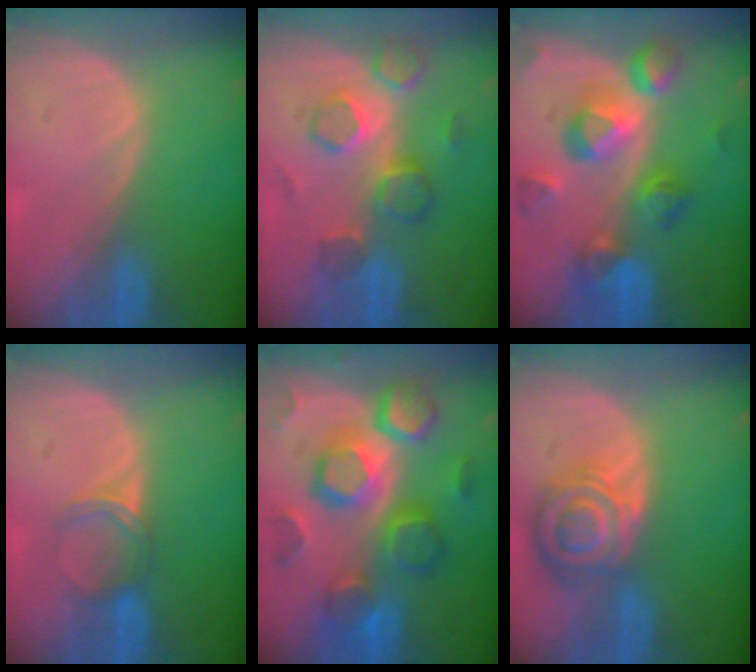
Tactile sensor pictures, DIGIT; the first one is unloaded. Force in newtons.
{"total": 7.8, "press": 7.5, "slide": 2.1}
{"total": 10.5, "press": 9.4, "slide": 4.8}
{"total": 3.4, "press": 3.0, "slide": 1.6}
{"total": 12.2, "press": 12.1, "slide": 0.9}
{"total": 8.2, "press": 7.2, "slide": 4.0}